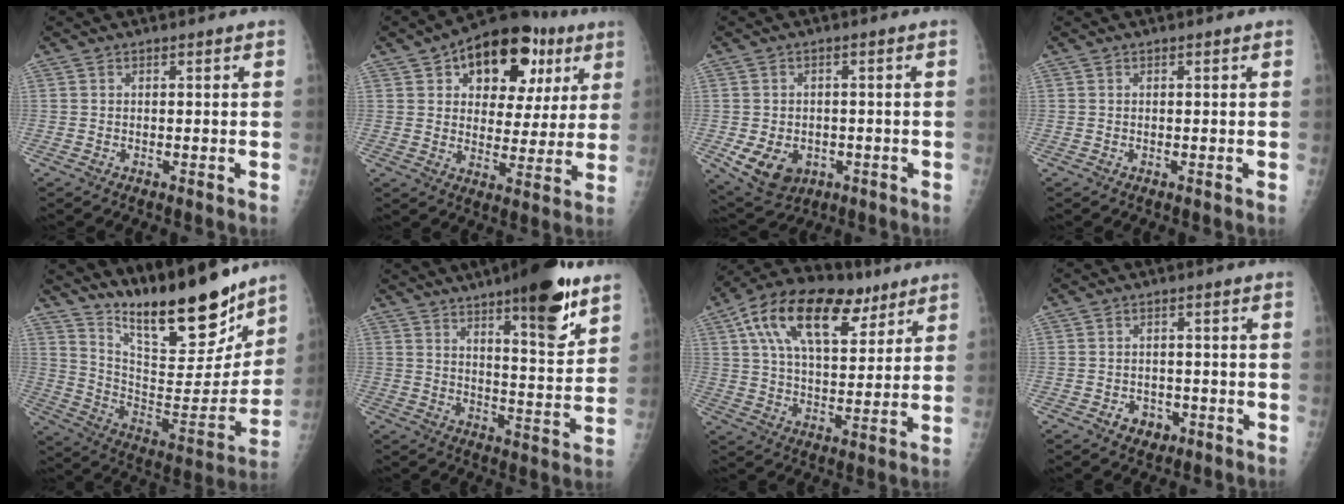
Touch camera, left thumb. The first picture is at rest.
{"total": 19.0, "force": [8.5, 11.4, 12.6], "torque": [-0.121, -0.001, 0.118]}
{"total": 9.0, "force": [-2.8, 6.8, 5.1], "torque": [-0.077, 0.007, -0.028]}
{"total": 0.0}
{"total": 23.6, "force": [18.1, 6.4, 13.6], "torque": [-0.172, -0.104, 0.300]}
{"total": 15.9, "force": [9.8, 3.8, 12.0], "torque": [-0.147, -0.060, 0.145]}
{"total": 20.6, "force": [10.2, 11.0, 14.1], "torque": [-0.217, -0.003, 0.172]}
{"total": 3.9, "force": [-1.8, 3.1, 1.6], "torque": [-0.004, 0.012, -0.020]}